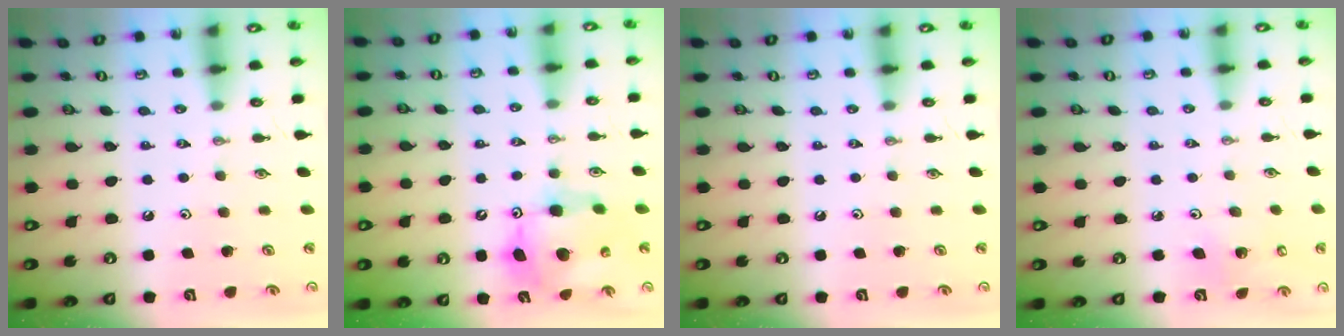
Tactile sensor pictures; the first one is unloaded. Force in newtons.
{"total": 11.5, "press": 11.5, "slide": 0.9}
{"total": 0.0}
{"total": 4.5, "press": 4.5, "slide": 0.4}